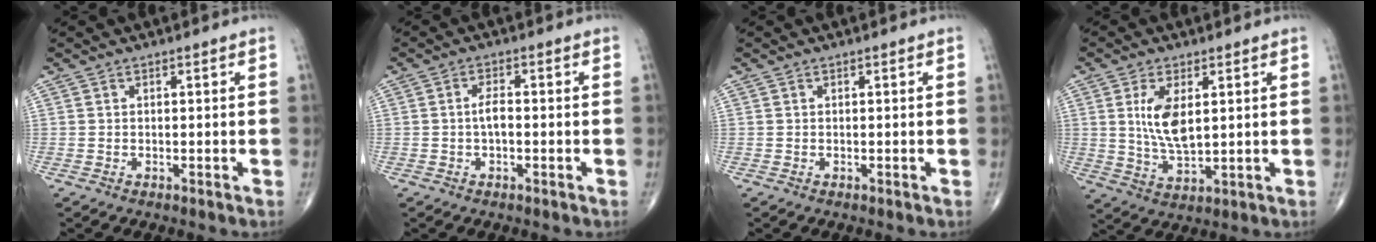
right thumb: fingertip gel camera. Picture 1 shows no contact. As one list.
[{"total": 3.0, "force": [-0.4, 1.2, 2.7], "torque": [-0.049, 0.005, -0.011]}, {"total": 0.0}, {"total": 8.3, "force": [2.0, 3.8, 7.1], "torque": [-0.132, -0.017, 0.047]}]